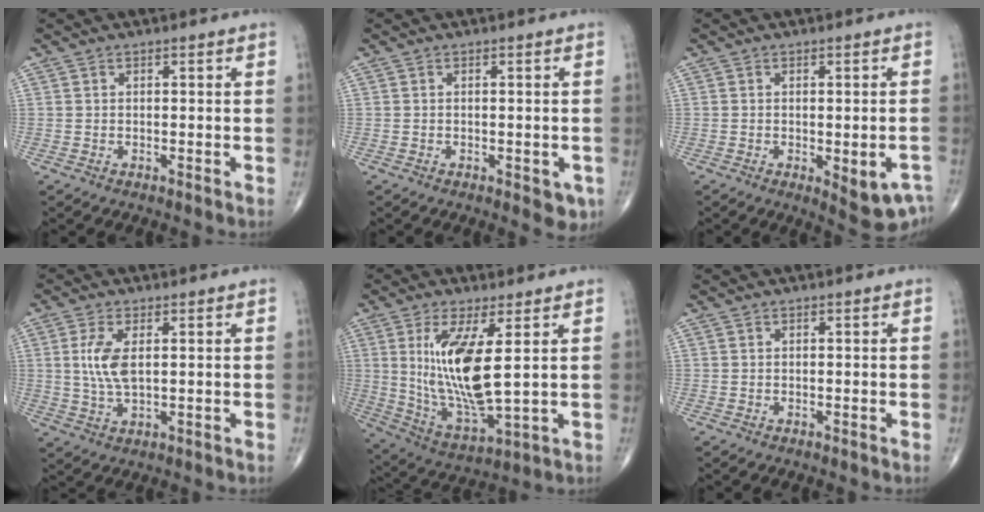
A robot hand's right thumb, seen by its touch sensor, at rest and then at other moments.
{"total": 3.8, "force": [-1.3, 1.7, 3.1], "torque": [-0.022, -0.003, -0.011]}
{"total": 8.5, "force": [-3.2, 3.1, 7.3], "torque": [-0.072, 0.002, -0.032]}
{"total": 6.3, "force": [1.1, 2.7, 5.5], "torque": [-0.124, -0.005, 0.024]}
{"total": 15.3, "force": [2.9, 4.5, 14.3], "torque": [-0.285, -0.031, 0.072]}
{"total": 0.0}